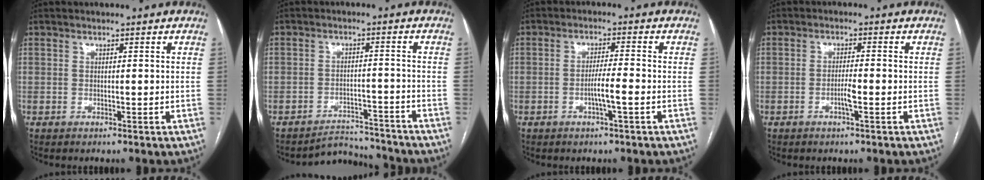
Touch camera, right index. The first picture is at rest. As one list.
[{"total": 5.8, "force": [-5.6, 1.1, -1.0], "torque": [0.019, 0.021, -0.085]}, {"total": 3.9, "force": [-1.3, -0.1, 3.6], "torque": [-0.064, -0.001, -0.025]}, {"total": 2.7, "force": [-1.0, 0.1, 2.5], "torque": [-0.048, -0.001, -0.019]}]